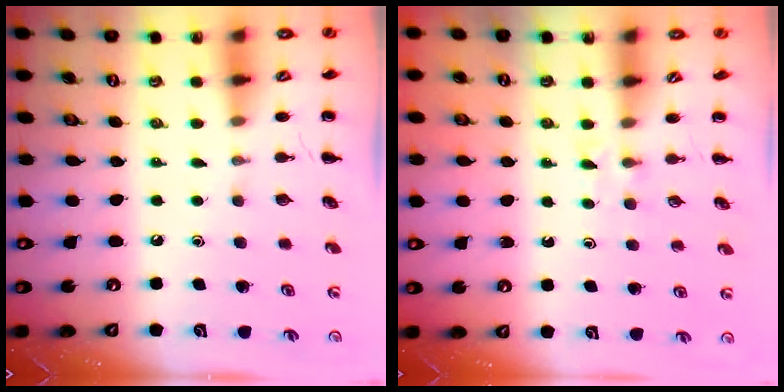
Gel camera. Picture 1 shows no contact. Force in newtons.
{"total": 2.4, "press": 2.0, "slide": 1.2}